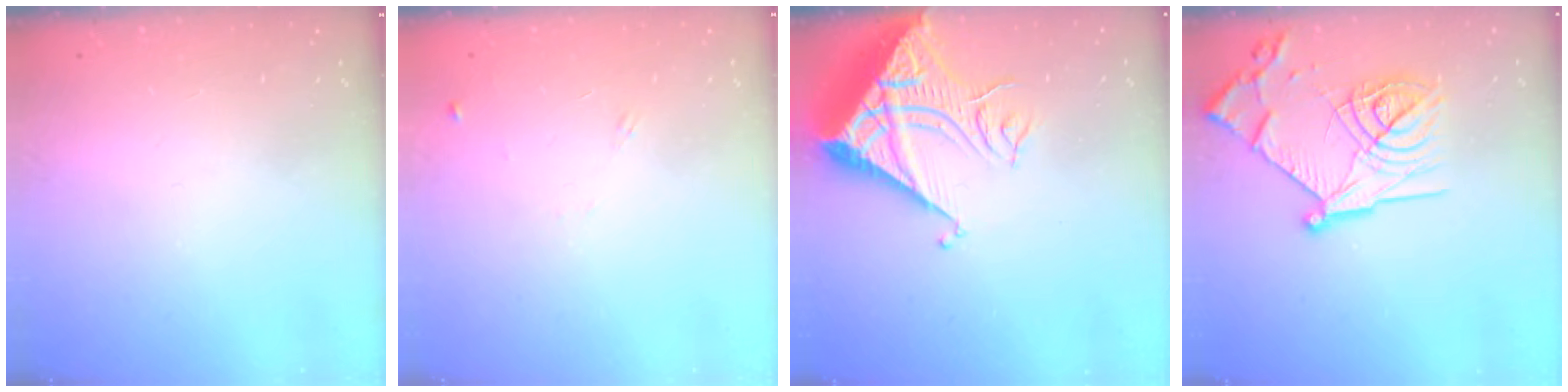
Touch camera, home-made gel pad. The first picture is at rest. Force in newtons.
{"total": 5.7, "press": 5.6, "slide": 0.7}
{"total": 11.1, "press": 11.1, "slide": 1.0}
{"total": 21.2, "press": 21.2, "slide": 1.8}